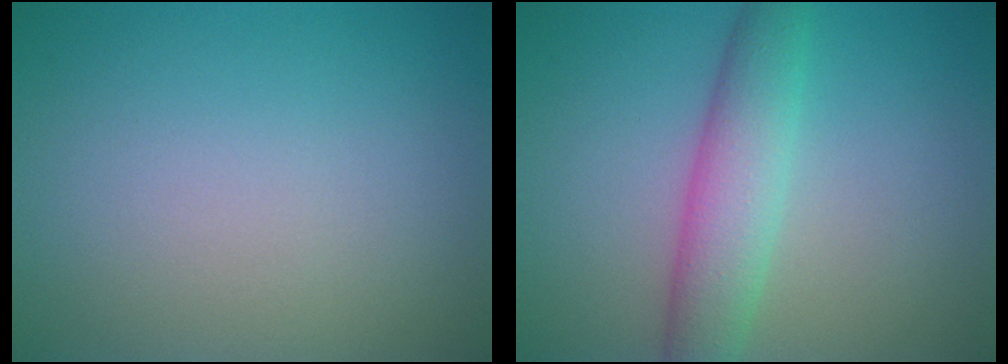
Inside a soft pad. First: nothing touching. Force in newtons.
{"total": 4.6, "press": 4.6, "slide": 0.0}